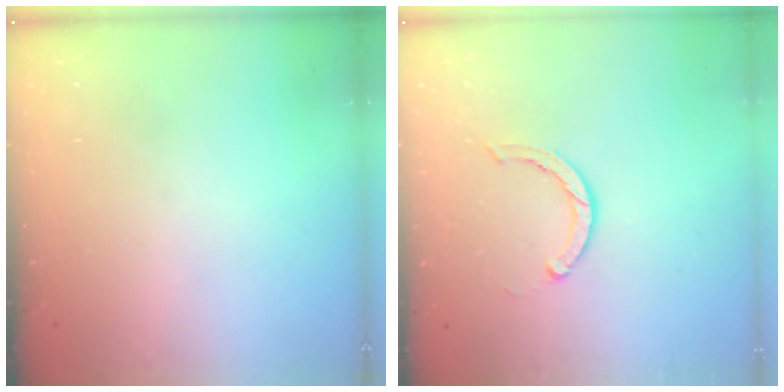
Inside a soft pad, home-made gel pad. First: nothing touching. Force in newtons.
{"total": 3.5, "press": 3.4, "slide": 0.5}